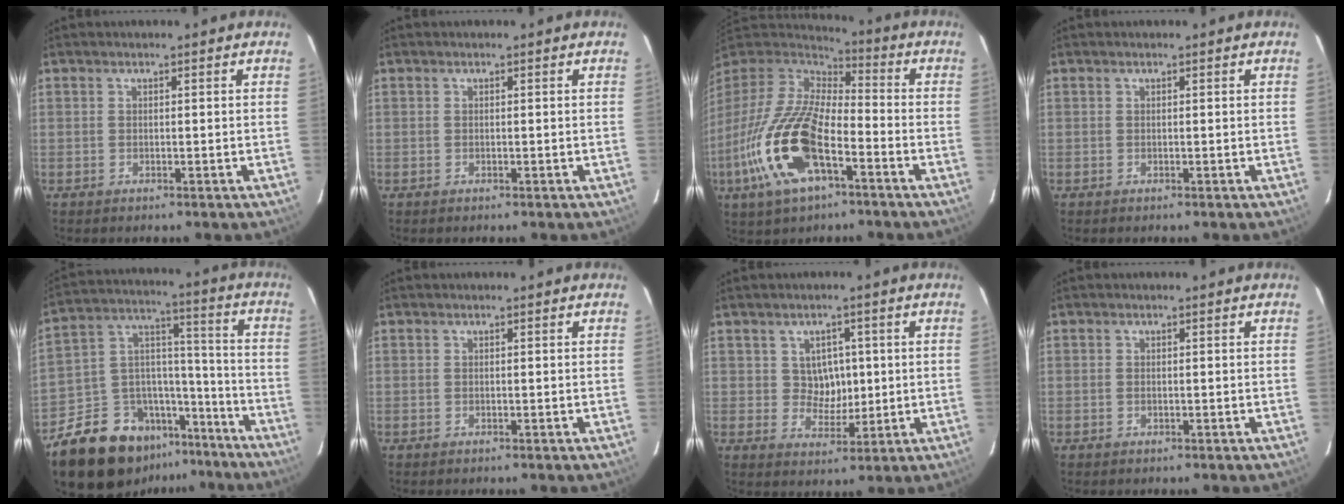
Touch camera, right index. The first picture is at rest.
{"total": 0.0}
{"total": 21.6, "force": [-8.7, 9.3, 17.4], "torque": [-0.365, -0.039, -0.169]}
{"total": 0.0}
{"total": 19.3, "force": [-13.5, 11.4, 7.9], "torque": [-0.174, 0.057, -0.201]}
{"total": 0.0}
{"total": 5.2, "force": [0.8, 4.7, 1.9], "torque": [-0.028, 0.007, 0.019]}
{"total": 1.8, "force": [-0.3, 1.3, 1.1], "torque": [-0.018, -0.002, -0.002]}